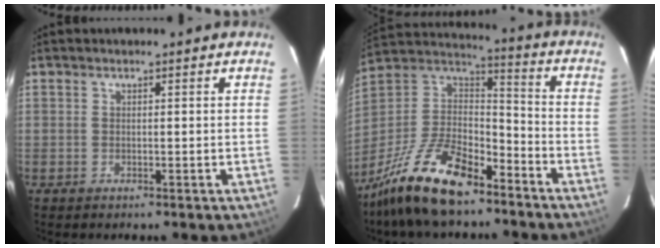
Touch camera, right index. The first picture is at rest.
{"total": 20.6, "force": [-14.7, 7.8, 12.1], "torque": [-0.256, -0.005, -0.262]}